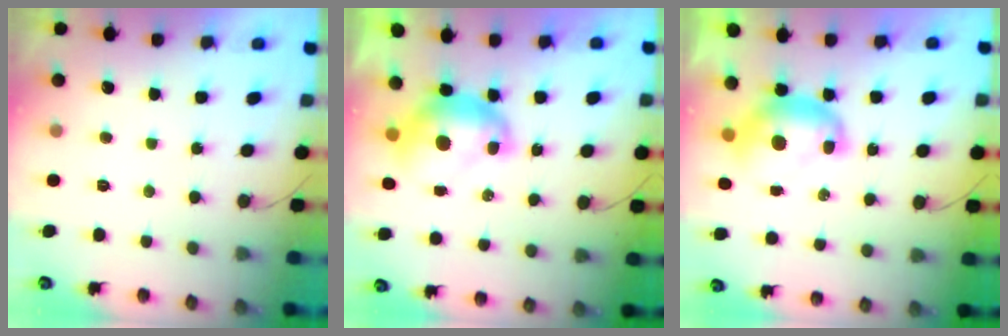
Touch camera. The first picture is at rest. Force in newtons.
{"total": 9.1, "press": 9.1, "slide": 0.8}
{"total": 8.3, "press": 8.3, "slide": 0.4}